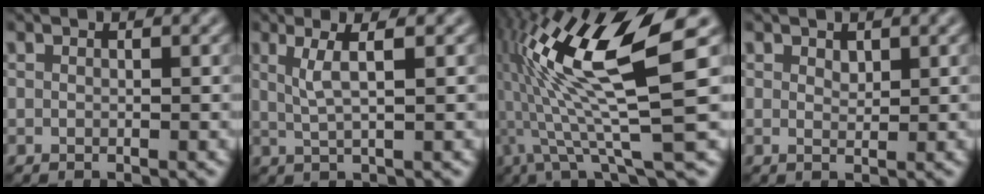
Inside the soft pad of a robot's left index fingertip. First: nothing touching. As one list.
[{"total": 3.2, "force": [1.2, 0.5, 2.9], "torque": [-0.049, 0.003, 0.022]}, {"total": 14.1, "force": [2.1, 2.7, 13.7], "torque": [-0.263, 0.018, 0.047]}, {"total": 0.9, "force": [0.6, 0.3, 0.5], "torque": [-0.011, -0.001, 0.011]}]